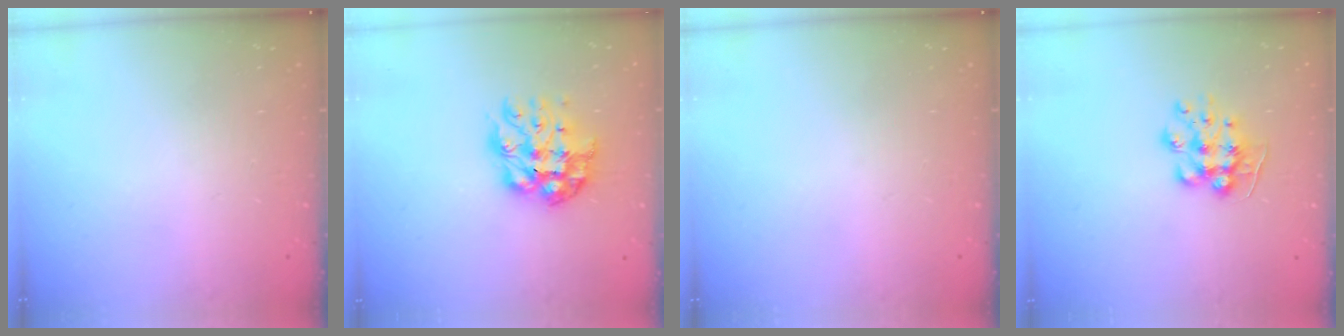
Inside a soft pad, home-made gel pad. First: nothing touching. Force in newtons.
{"total": 12.2, "press": 12.2, "slide": 1.1}
{"total": 0.0}
{"total": 8.7, "press": 8.6, "slide": 0.6}